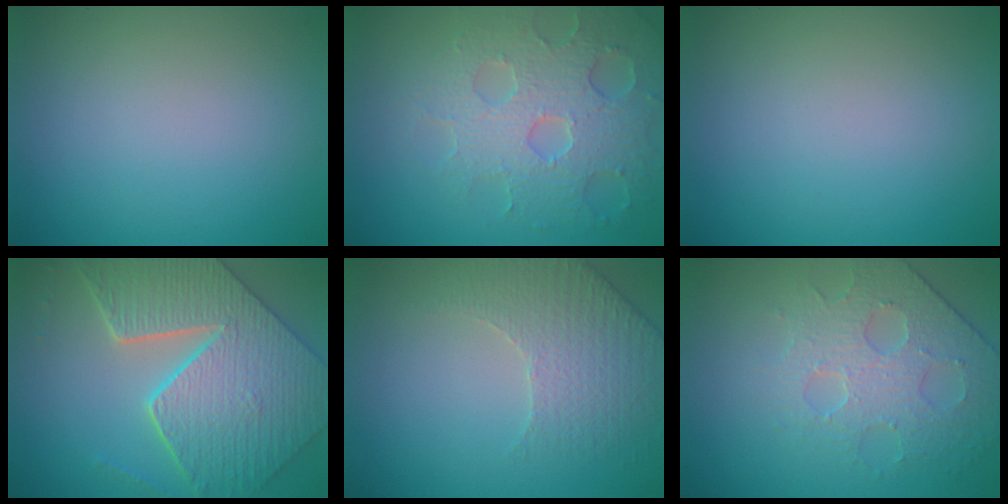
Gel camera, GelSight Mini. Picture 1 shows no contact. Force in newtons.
{"total": 6.1, "press": 5.1, "slide": 3.4}
{"total": 0.0}
{"total": 8.6, "press": 7.0, "slide": 5.1}
{"total": 2.6, "press": 2.4, "slide": 1.0}
{"total": 3.9, "press": 3.8, "slide": 1.1}